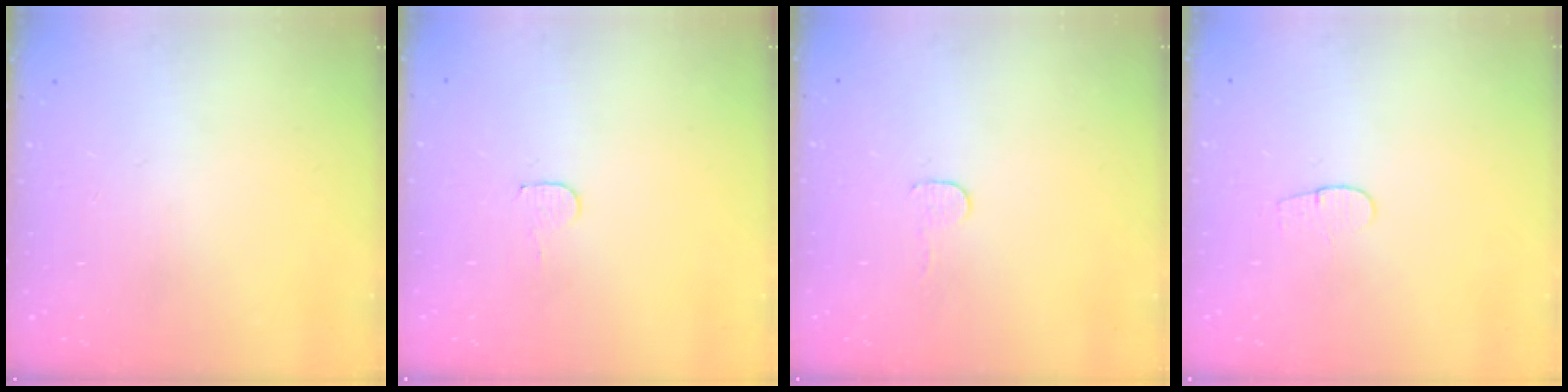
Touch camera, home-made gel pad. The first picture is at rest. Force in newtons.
{"total": 3.7, "press": 3.7, "slide": 0.3}
{"total": 2.7, "press": 2.7, "slide": 0.2}
{"total": 3.6, "press": 3.6, "slide": 0.4}